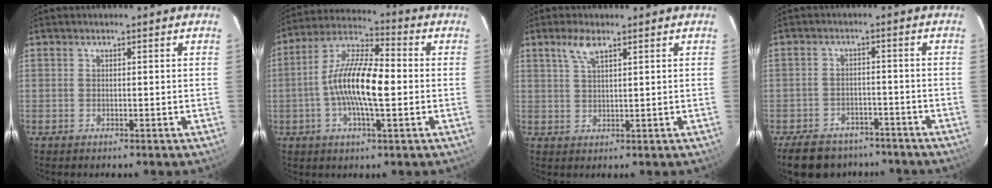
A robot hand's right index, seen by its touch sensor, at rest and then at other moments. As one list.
[{"total": 13.4, "force": [-1.5, 3.7, 12.9], "torque": [-0.251, 0.011, -0.039]}, {"total": 3.7, "force": [2.4, 0.9, 2.7], "torque": [-0.054, 0.006, 0.049]}, {"total": 14.6, "force": [-11.5, 7.2, 5.3], "torque": [-0.134, 0.008, -0.157]}]